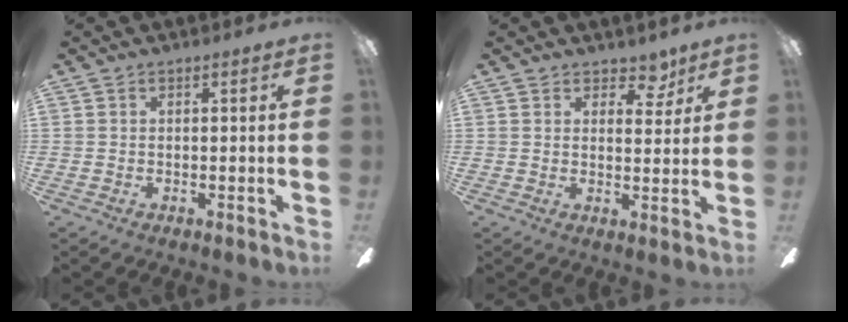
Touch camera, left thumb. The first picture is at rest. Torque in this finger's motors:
{"motor_torque": [0.10, -0.07, -0.25, 0.00, -0.01]}